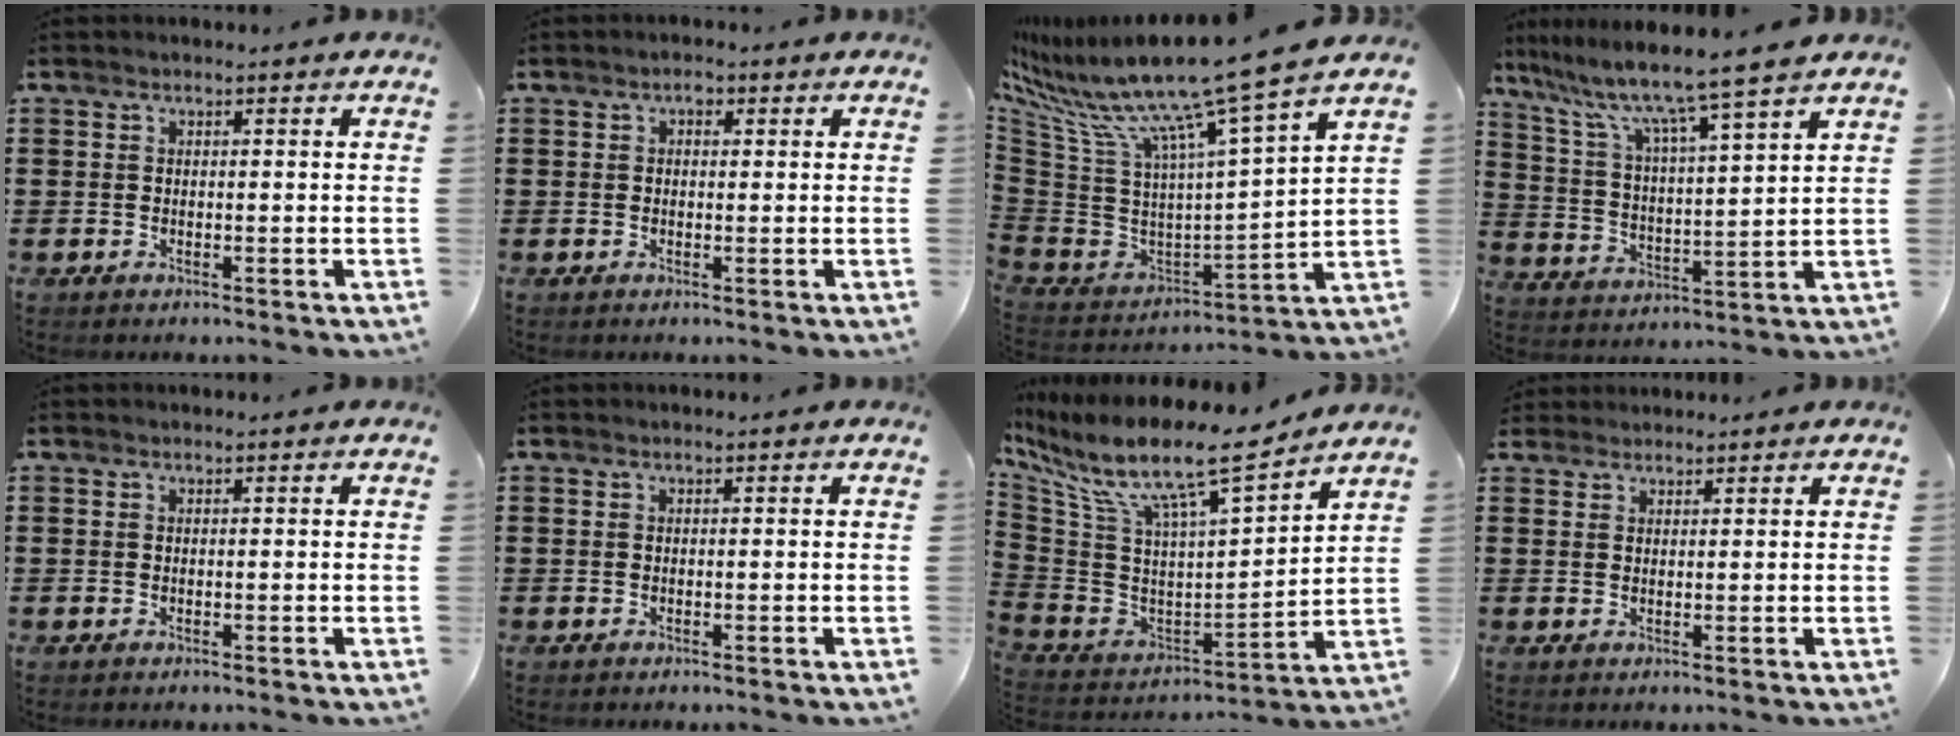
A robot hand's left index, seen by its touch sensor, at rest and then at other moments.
{"total": 1.5, "force": [0.2, 0.9, 1.1], "torque": [-0.024, 0.008, 0.003]}
{"total": 12.9, "force": [10.1, -0.9, 8.0], "torque": [-0.176, -0.086, 0.155]}
{"total": 8.3, "force": [7.1, -0.8, 4.2], "torque": [-0.111, -0.049, 0.113]}
{"total": 0.0}
{"total": 0.0}
{"total": 11.5, "force": [8.4, 1.7, 7.8], "torque": [-0.180, -0.062, 0.137]}
{"total": 1.6, "force": [1.5, 0.6, -0.1], "torque": [-0.003, 0.003, 0.032]}